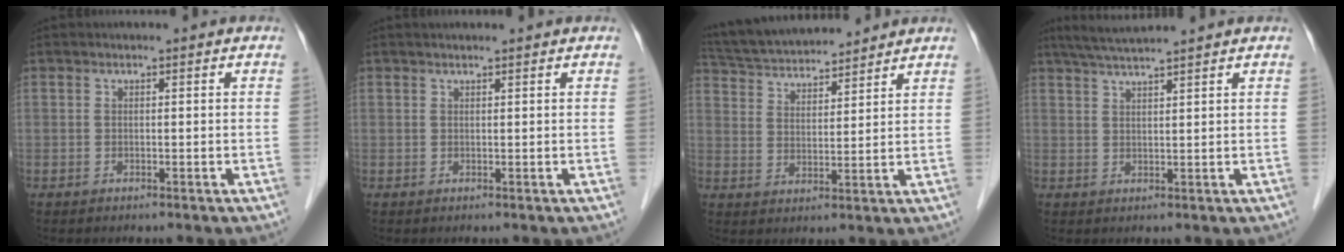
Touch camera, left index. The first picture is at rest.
{"total": 2.4, "force": [2.2, 0.0, 1.0], "torque": [-0.010, 0.021, 0.032]}
{"total": 15.3, "force": [14.1, 2.6, 5.1], "torque": [-0.100, 0.036, 0.240]}
{"total": 6.3, "force": [5.6, -0.8, 2.9], "torque": [-0.056, 0.025, 0.097]}